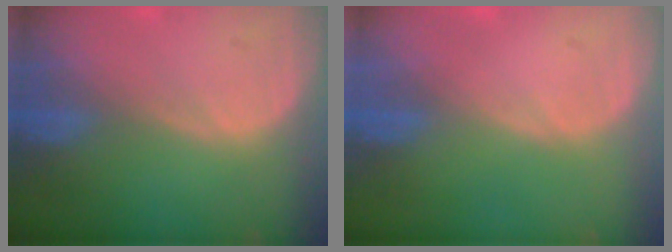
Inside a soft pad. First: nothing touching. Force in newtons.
{"total": 0.0}